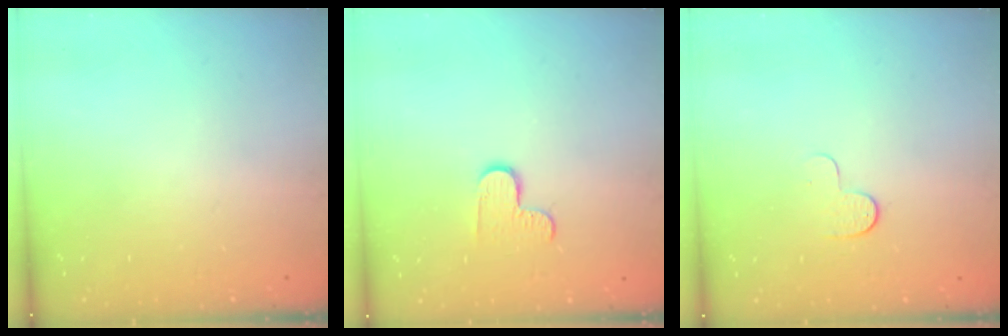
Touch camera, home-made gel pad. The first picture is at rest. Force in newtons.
{"total": 4.5, "press": 4.5, "slide": 0.4}
{"total": 3.9, "press": 3.9, "slide": 0.3}